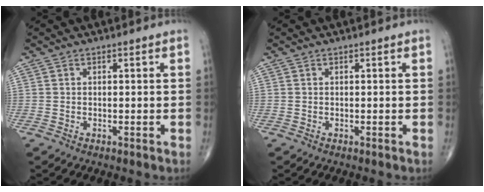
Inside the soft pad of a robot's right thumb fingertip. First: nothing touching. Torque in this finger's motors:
{"motor_torque": [-0.01, -0.20, 0.21, 0.16, -0.01]}